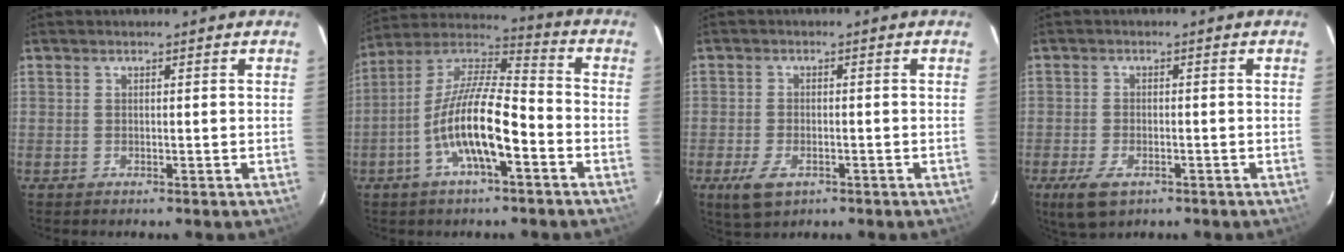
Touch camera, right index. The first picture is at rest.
{"total": 14.8, "force": [-5.7, 3.8, 13.2], "torque": [-0.255, -0.001, -0.112]}
{"total": 5.7, "force": [-3.0, 3.1, 3.8], "torque": [-0.093, -0.011, -0.049]}
{"total": 6.2, "force": [-3.5, 3.2, 4.0], "torque": [-0.098, -0.016, -0.060]}